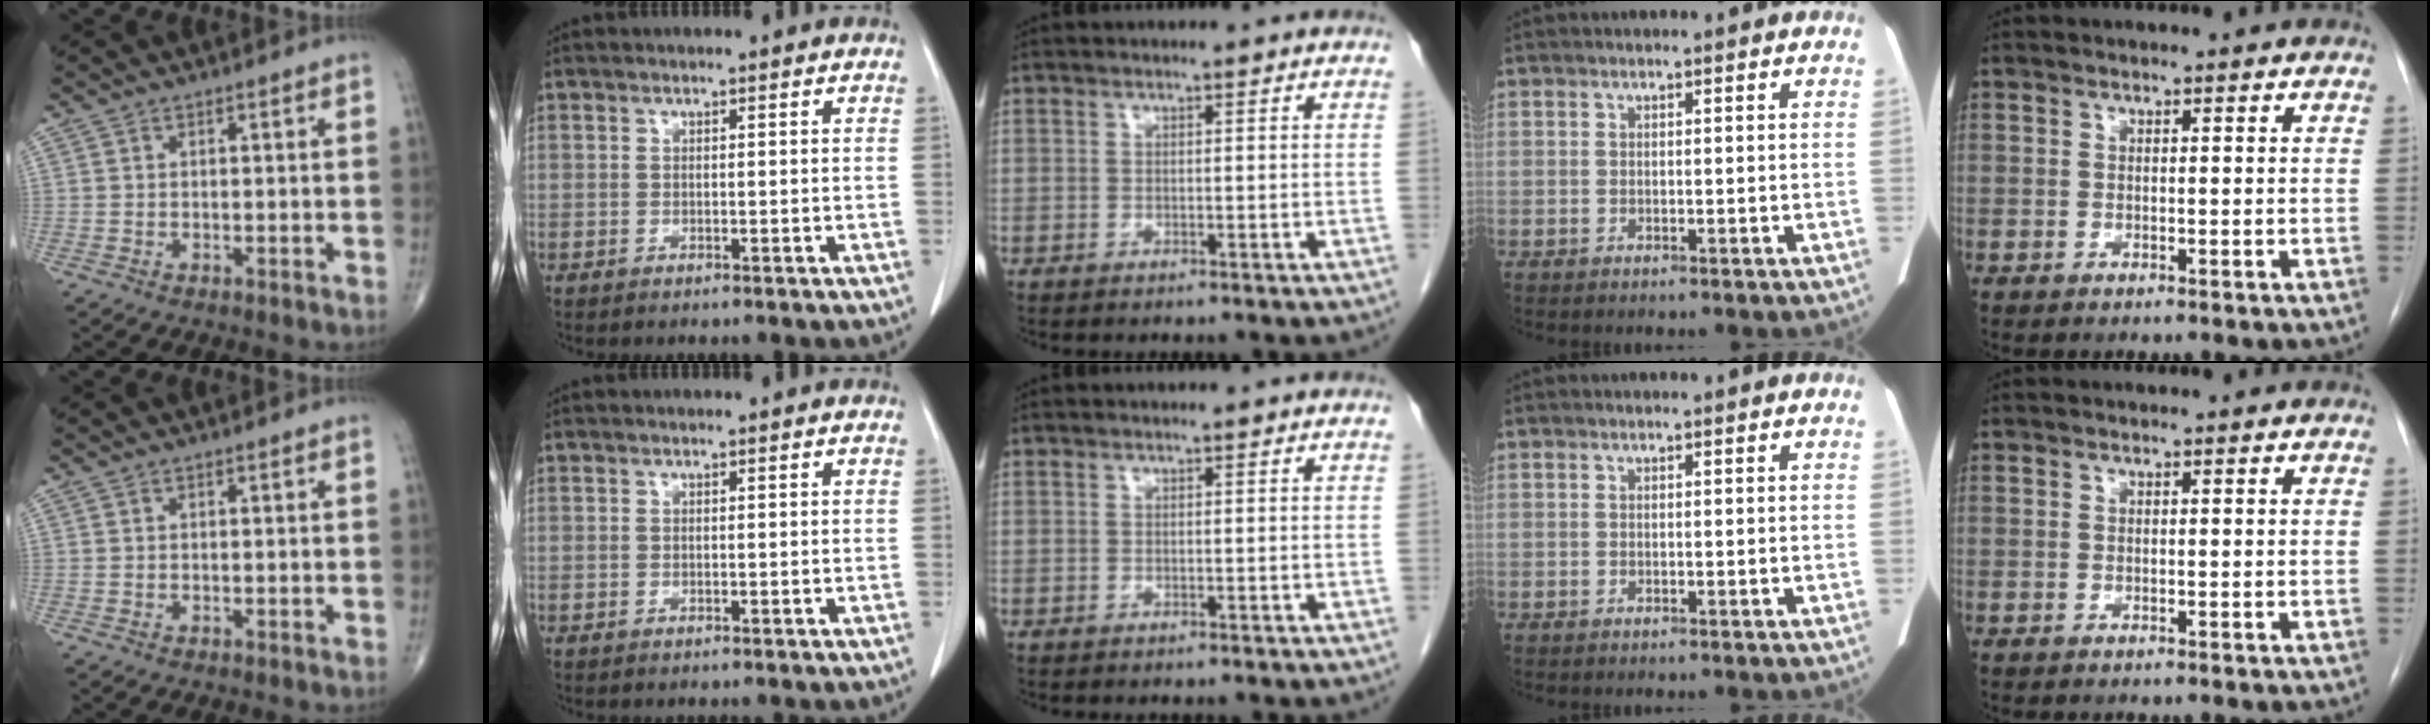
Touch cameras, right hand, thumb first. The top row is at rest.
{}